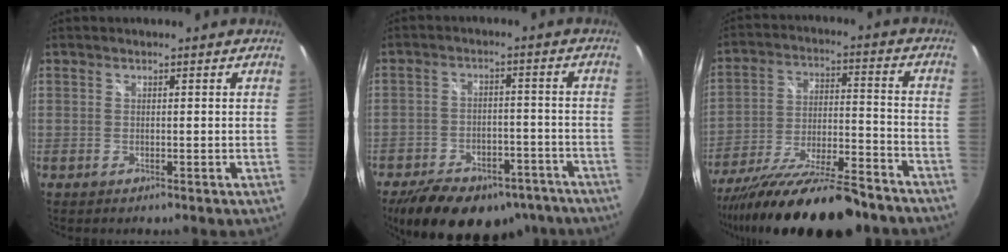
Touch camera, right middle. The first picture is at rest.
{"total": 21.0, "force": [-15.6, 10.1, 9.8], "torque": [-0.202, -0.002, -0.205]}
{"total": 23.7, "force": [-19.3, 4.7, 13.1], "torque": [-0.237, -0.053, -0.297]}